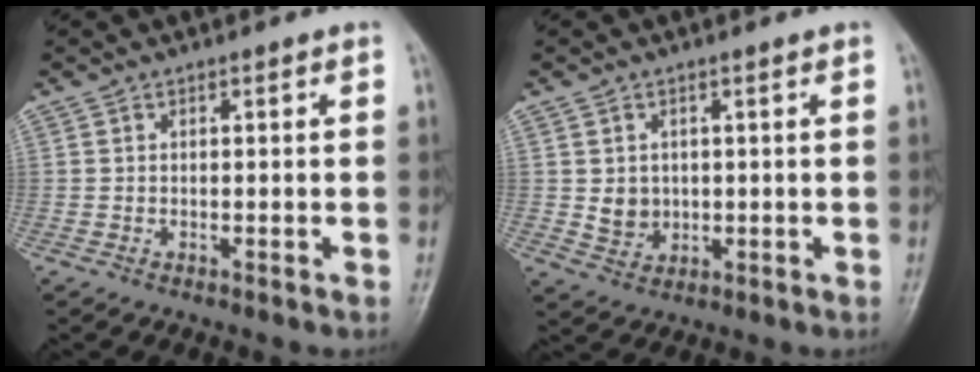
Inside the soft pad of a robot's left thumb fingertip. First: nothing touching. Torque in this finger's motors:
{"motor_torque": [-0.11, 0.08, 0.20, -0.09, 0.01]}